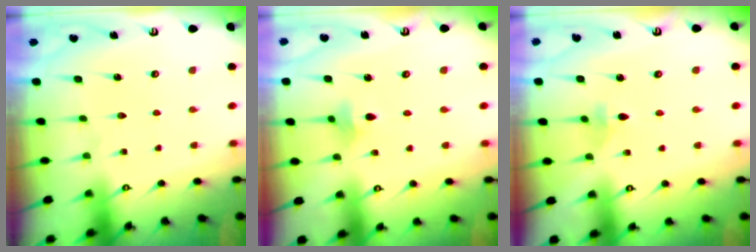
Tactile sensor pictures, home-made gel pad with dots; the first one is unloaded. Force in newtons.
{"total": 5.1, "press": 5.0, "slide": 0.9}
{"total": 2.3, "press": 2.3, "slide": 0.4}